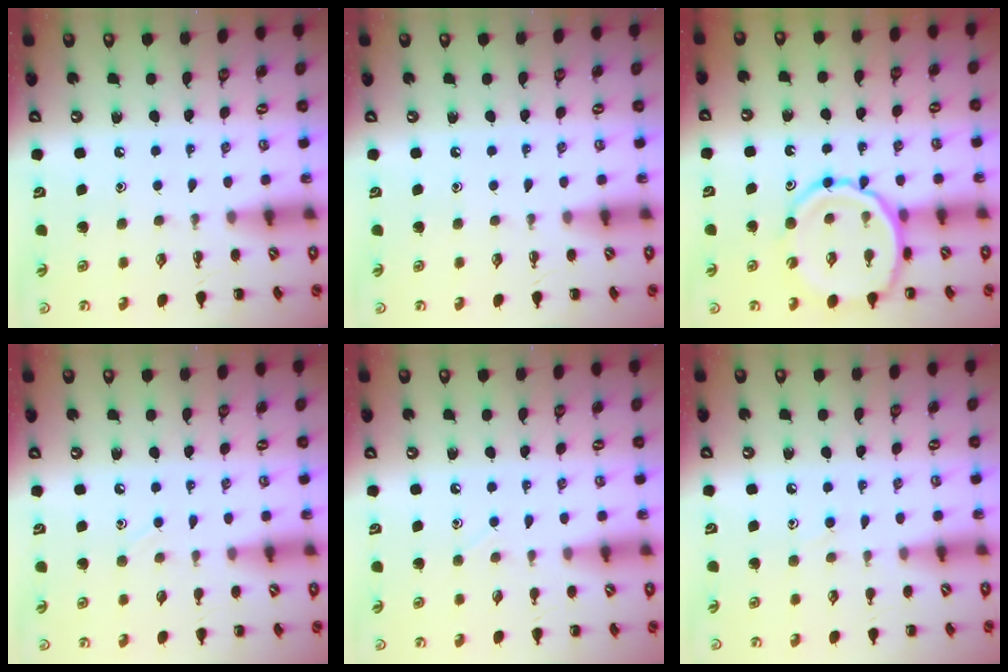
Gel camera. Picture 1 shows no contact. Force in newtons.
{"total": 0.0}
{"total": 12.2, "press": 11.7, "slide": 3.1}
{"total": 2.0, "press": 2.0, "slide": 0.6}
{"total": 2.4, "press": 2.3, "slide": 0.7}
{"total": 6.7, "press": 6.3, "slide": 2.1}